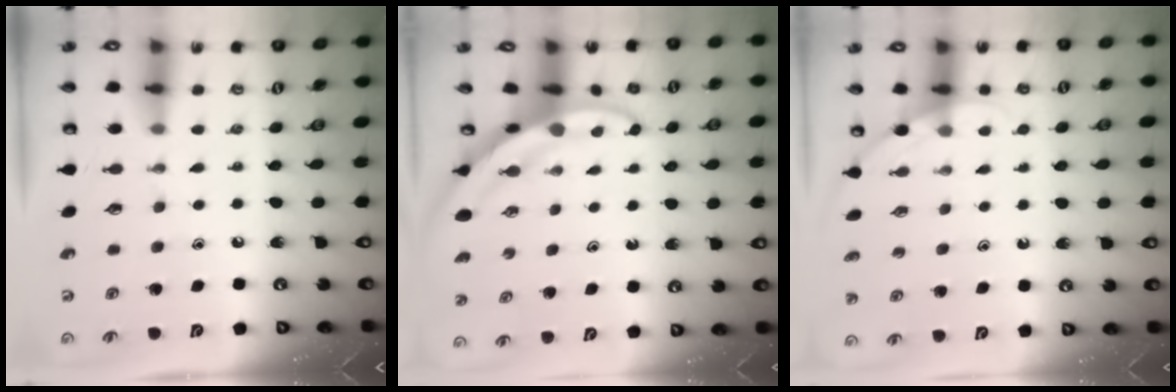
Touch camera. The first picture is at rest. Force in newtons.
{"total": 3.3, "press": 3.3, "slide": 0.3}
{"total": 2.5, "press": 2.5, "slide": 0.2}